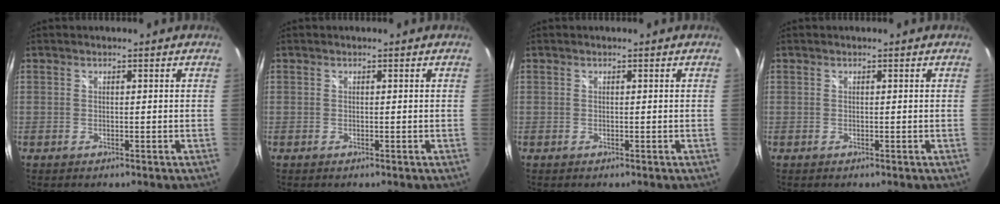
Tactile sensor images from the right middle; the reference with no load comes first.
{"total": 0.0}
{"total": 0.0}
{"total": 0.0}